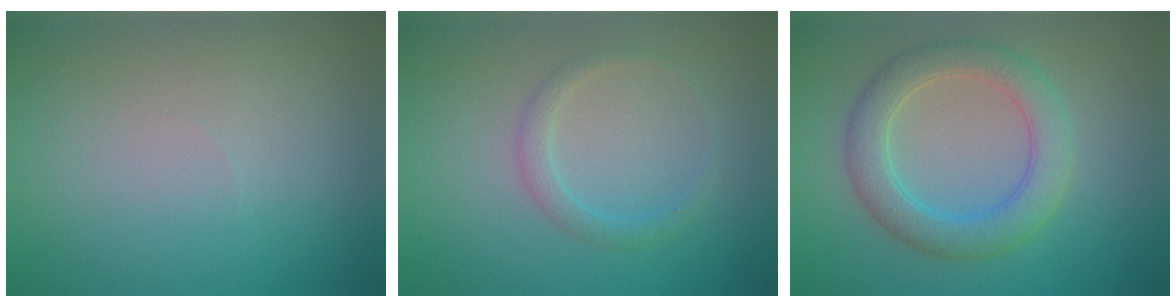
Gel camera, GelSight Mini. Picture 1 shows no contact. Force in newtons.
{"total": 1.5, "press": 1.5, "slide": 0.1}
{"total": 4.6, "press": 4.6, "slide": 0.1}